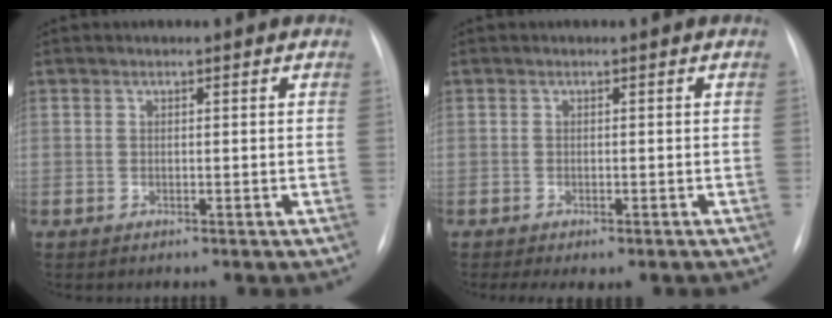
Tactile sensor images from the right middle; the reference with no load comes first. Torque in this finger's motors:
{"motor_torque": [0.63, -0.61, 0.07, 0.02]}